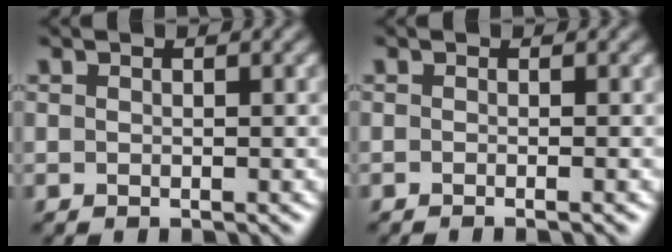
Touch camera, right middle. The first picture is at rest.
{"total": 1.4, "force": [-0.4, 0.6, 1.2], "torque": [-0.006, -0.008, -0.017]}